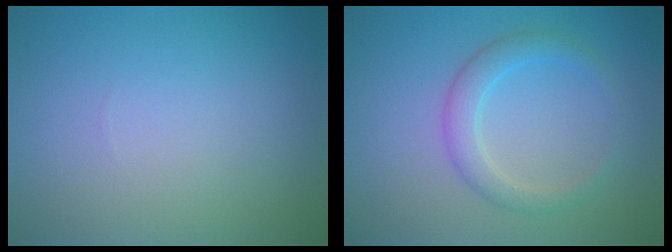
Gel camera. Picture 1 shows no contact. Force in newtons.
{"total": 2.5, "press": 2.5, "slide": 0.1}